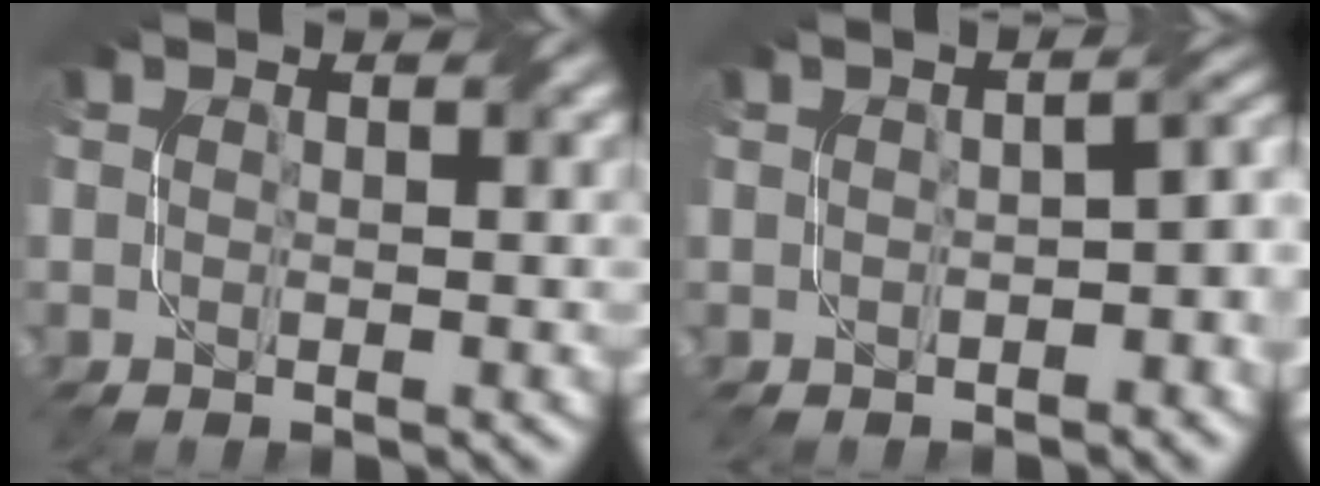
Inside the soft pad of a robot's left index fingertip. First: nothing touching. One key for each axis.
{"total": 4.6, "fx": -0.8, "fy": 1.7, "fz": 4.2, "tx": -0.042, "ty": 0.005, "tz": -0.007}